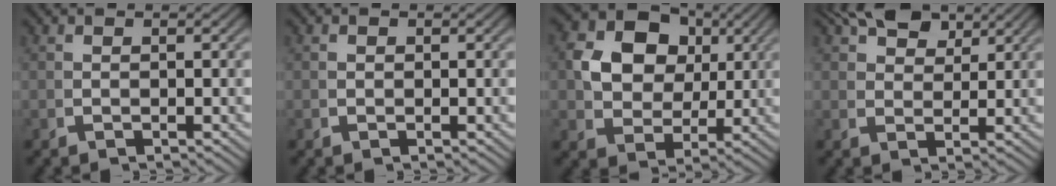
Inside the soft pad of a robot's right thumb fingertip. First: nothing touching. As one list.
[{"total": 0.6, "force": [0.2, 0.5, 0.2], "torque": [-0.005, -0.004, 0.005]}, {"total": 9.7, "force": [2.4, 7.5, 5.7], "torque": [-0.138, -0.027, 0.054]}, {"total": 6.3, "force": [4.4, 3.2, 3.2], "torque": [-0.045, 0.002, 0.076]}]